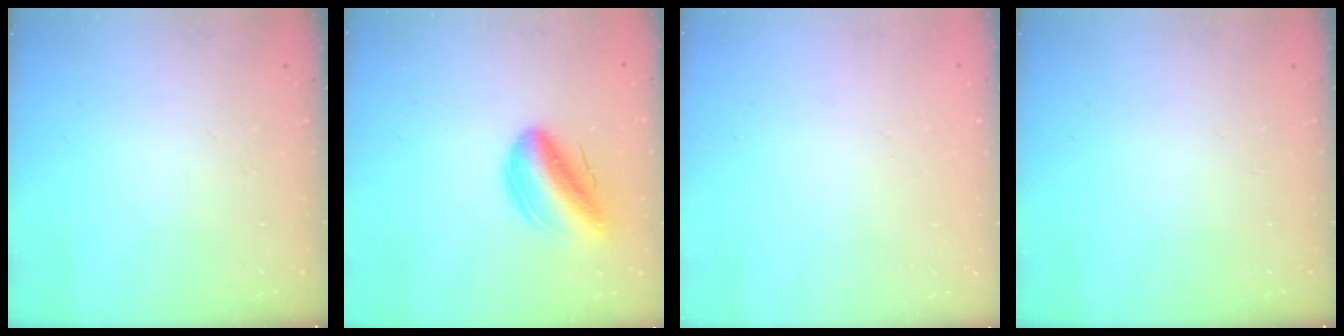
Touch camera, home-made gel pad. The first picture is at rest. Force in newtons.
{"total": 14.1, "press": 13.6, "slide": 3.8}
{"total": 2.0, "press": 2.0, "slide": 0.1}
{"total": 0.0}